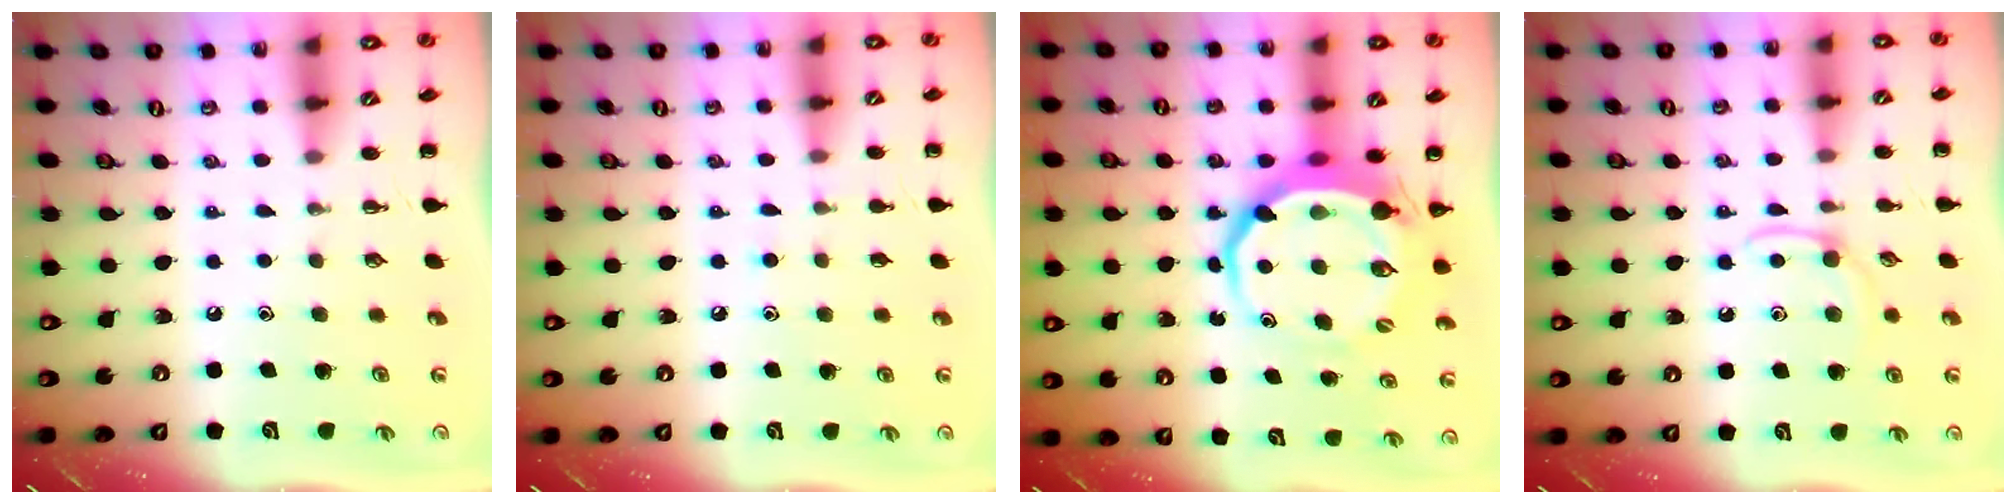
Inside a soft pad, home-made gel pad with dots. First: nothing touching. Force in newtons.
{"total": 6.6, "press": 6.4, "slide": 1.8}
{"total": 9.3, "press": 9.0, "slide": 2.5}
{"total": 4.6, "press": 4.4, "slide": 1.4}